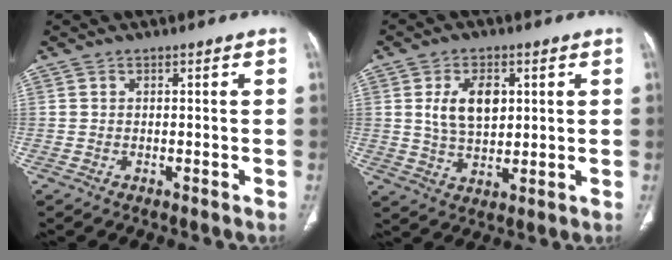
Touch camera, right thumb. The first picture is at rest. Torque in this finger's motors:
{"motor_torque": [-0.35, 1.32, 0.86, -0.15, 0.04]}